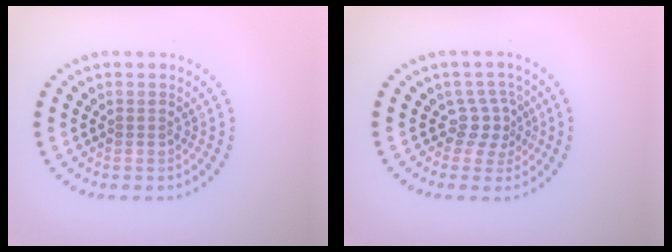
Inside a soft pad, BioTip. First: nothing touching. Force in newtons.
{"total": 2.2, "press": 1.4, "slide": 1.7}